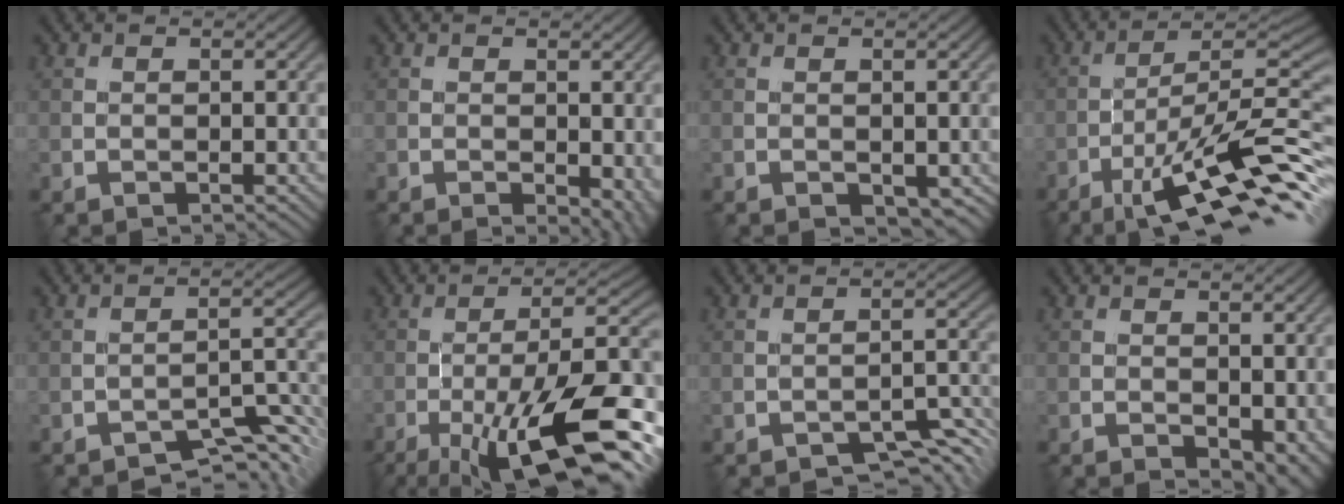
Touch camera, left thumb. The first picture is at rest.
{"total": 4.1, "force": [-1.5, 1.8, 3.5], "torque": [-0.039, -0.014, -0.011]}
{"total": 2.5, "force": [-0.8, 1.5, 1.8], "torque": [-0.021, -0.009, -0.002]}
{"total": 15.6, "force": [-7.0, 3.5, 13.5], "torque": [-0.220, 0.001, -0.117]}
{"total": 5.7, "force": [-4.7, 0.9, 3.0], "torque": [-0.039, 0.009, -0.068]}
{"total": 16.4, "force": [-8.1, 3.9, 13.8], "torque": [-0.210, 0.008, -0.138]}
{"total": 4.3, "force": [-3.6, 0.8, 2.2], "torque": [-0.027, 0.004, -0.047]}
{"total": 4.3, "force": [-1.4, 2.4, 3.3], "torque": [-0.044, -0.017, -0.010]}